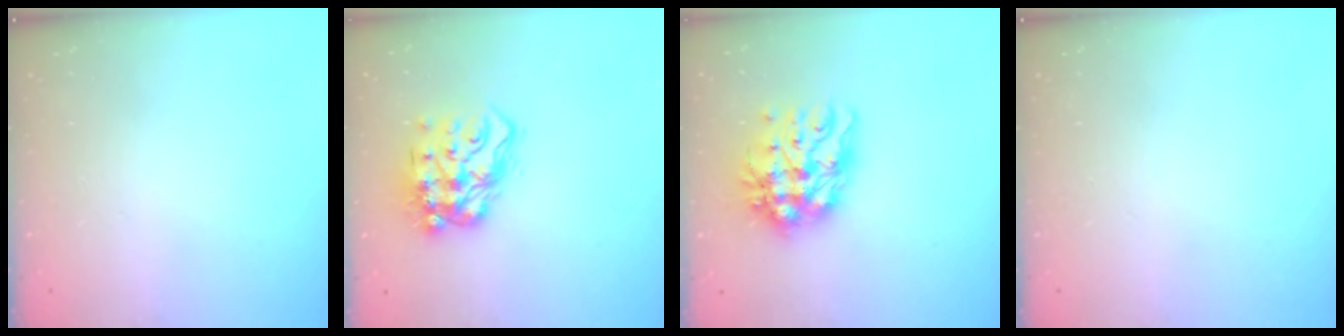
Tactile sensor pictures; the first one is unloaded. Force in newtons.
{"total": 16.4, "press": 16.3, "slide": 1.6}
{"total": 13.6, "press": 13.5, "slide": 1.0}
{"total": 0.0}